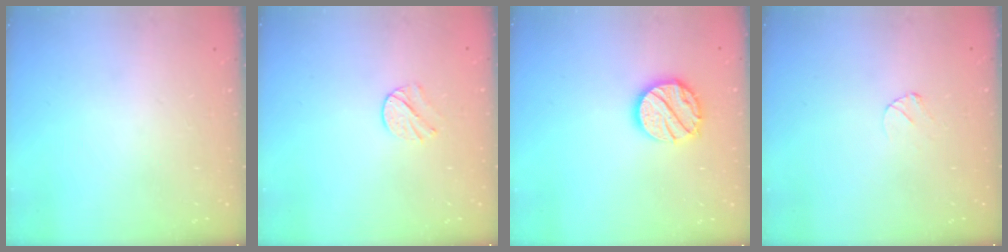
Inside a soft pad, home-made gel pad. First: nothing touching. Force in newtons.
{"total": 5.0, "press": 5.0, "slide": 0.5}
{"total": 12.6, "press": 12.5, "slide": 0.8}
{"total": 3.6, "press": 3.6, "slide": 0.2}